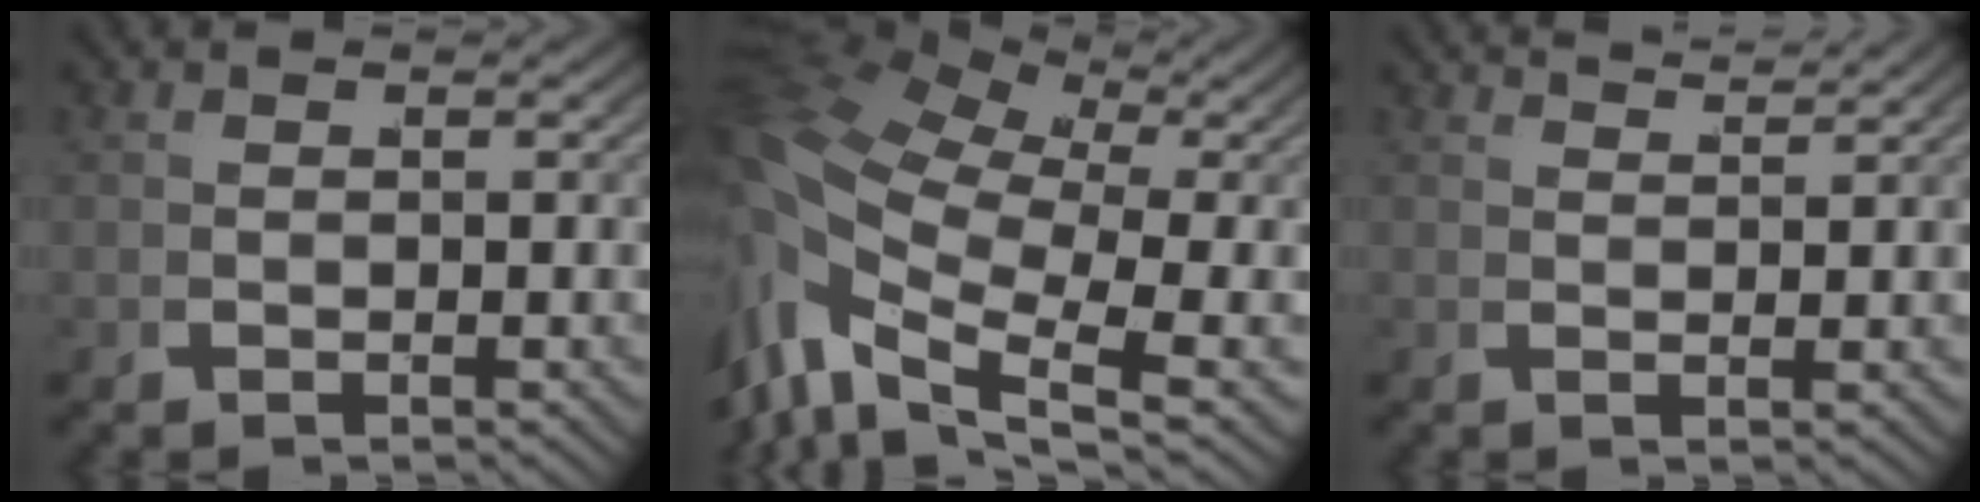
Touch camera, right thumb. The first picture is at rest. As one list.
[{"total": 9.2, "force": [0.9, 6.3, 6.6], "torque": [-0.160, -0.023, 0.016]}, {"total": 3.4, "force": [3.1, -1.4, 0.1], "torque": [0.017, 0.020, 0.050]}]